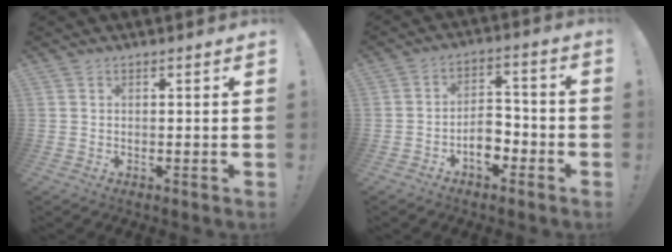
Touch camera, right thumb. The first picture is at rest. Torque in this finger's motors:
{"motor_torque": [0.96, 0.15, 0.19, -0.26, 0.11]}